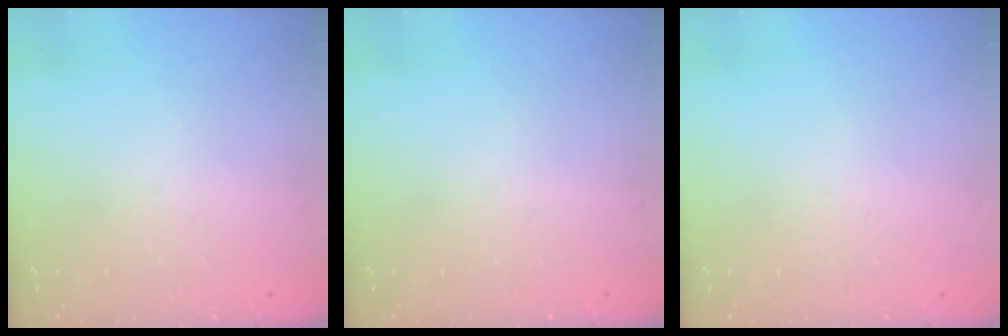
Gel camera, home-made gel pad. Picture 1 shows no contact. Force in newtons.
{"total": 0.0}
{"total": 0.0}